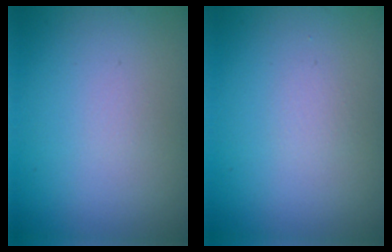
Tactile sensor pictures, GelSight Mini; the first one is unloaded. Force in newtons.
{"total": 0.0}